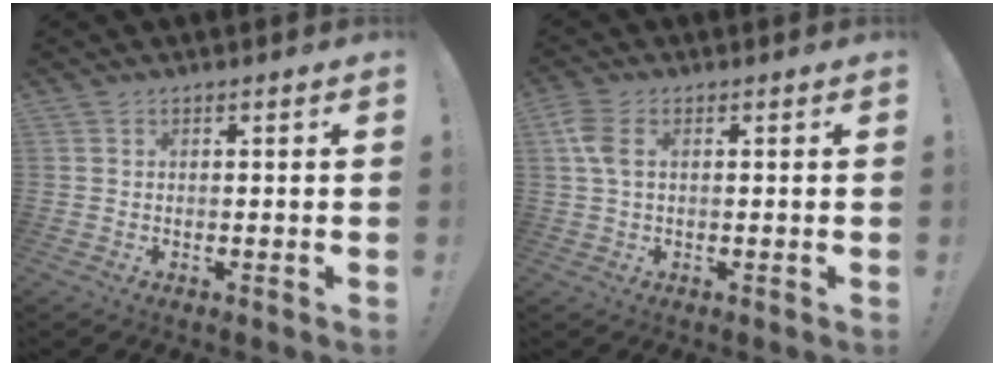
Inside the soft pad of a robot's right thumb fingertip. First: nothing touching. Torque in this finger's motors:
{"motor_torque": [0.00, 0.10, 0.62, -0.04, 0.20]}